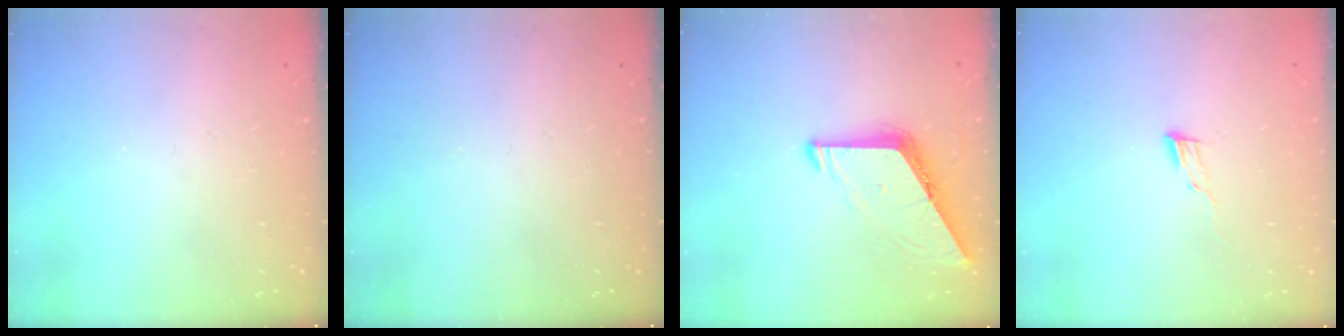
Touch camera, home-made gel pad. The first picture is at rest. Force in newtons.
{"total": 0.0}
{"total": 8.6, "press": 8.5, "slide": 0.9}
{"total": 4.6, "press": 4.6, "slide": 0.4}